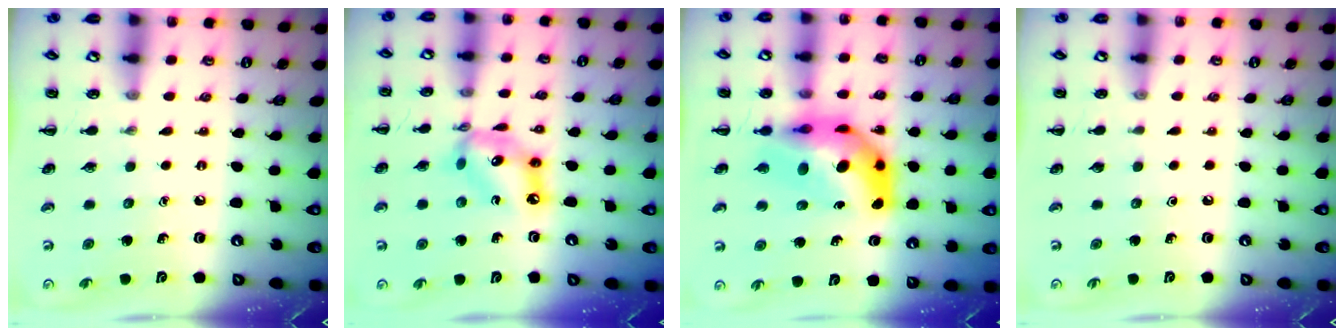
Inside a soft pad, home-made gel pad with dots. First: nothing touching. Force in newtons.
{"total": 12.1, "press": 11.7, "slide": 3.1}
{"total": 11.8, "press": 11.2, "slide": 3.8}
{"total": 0.0}